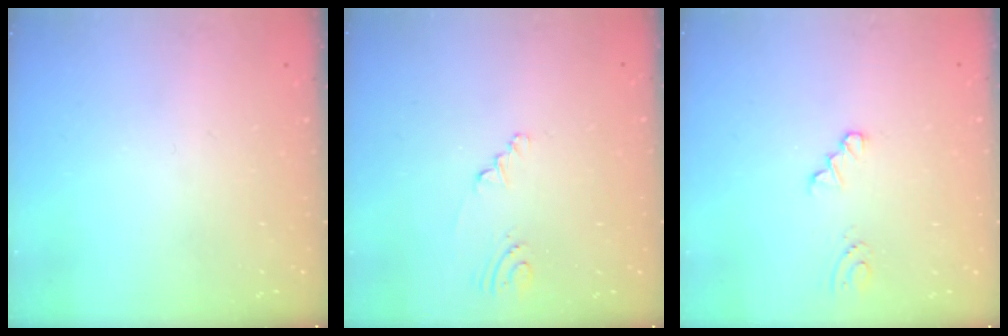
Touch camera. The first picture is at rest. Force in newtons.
{"total": 2.0, "press": 1.6, "slide": 1.2}
{"total": 0.0}